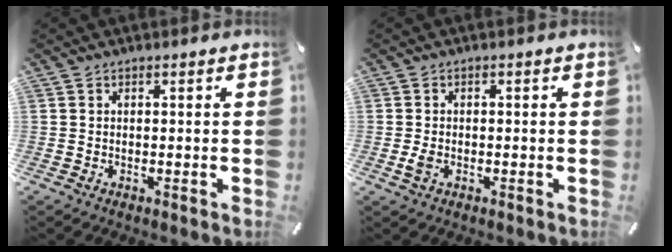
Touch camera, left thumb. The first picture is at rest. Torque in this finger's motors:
{"motor_torque": [0.21, 0.26, 0.18, 0.15, 0.01]}